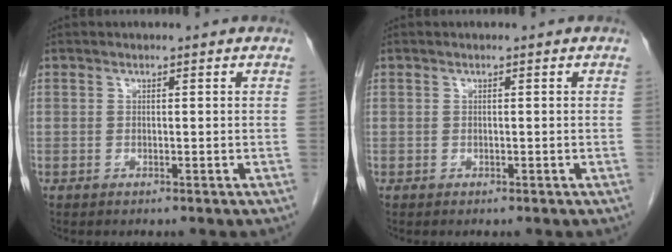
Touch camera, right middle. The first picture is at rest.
{"total": 0.0}